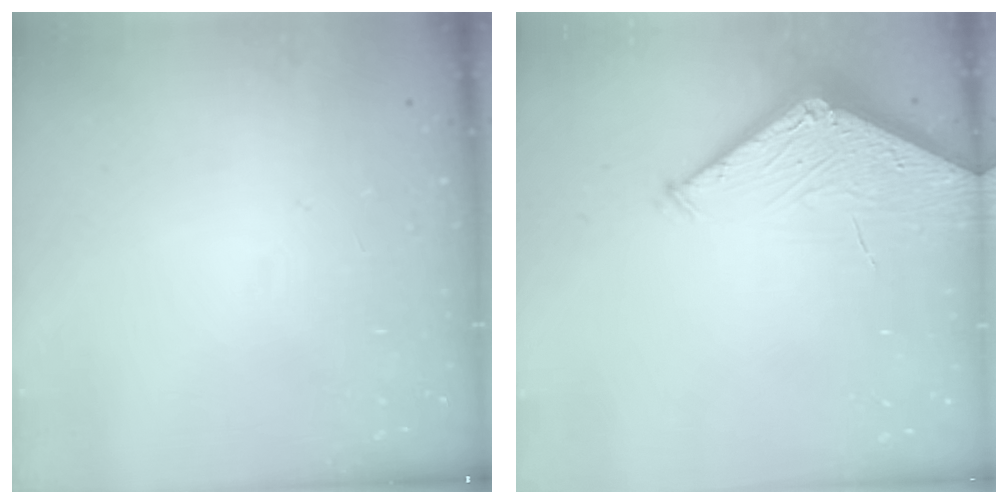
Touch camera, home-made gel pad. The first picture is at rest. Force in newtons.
{"total": 4.2, "press": 4.2, "slide": 0.5}